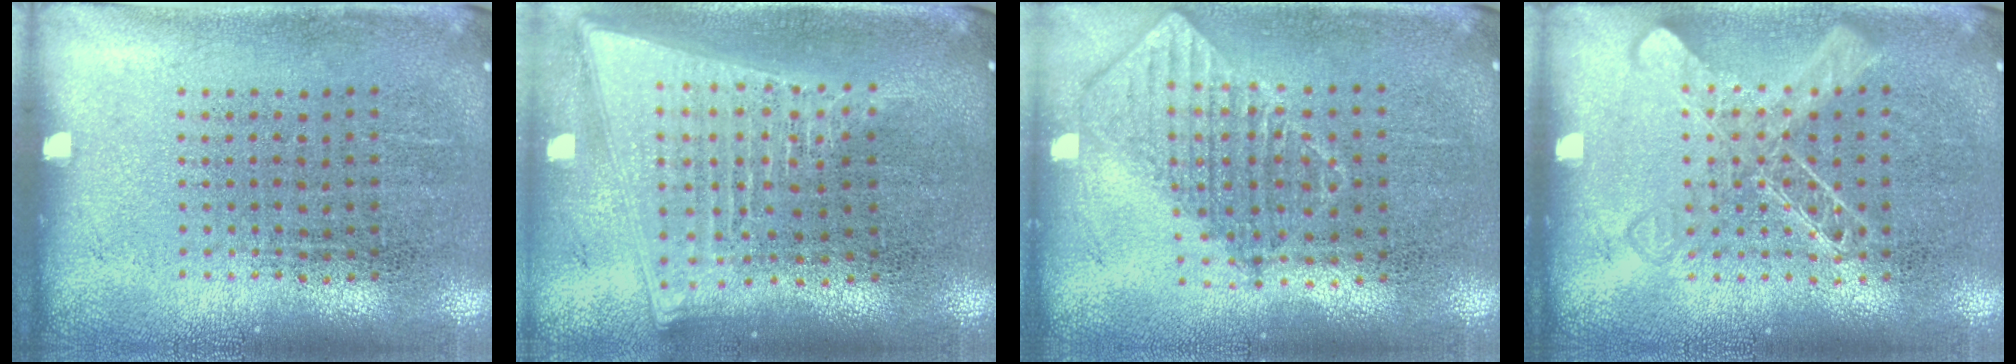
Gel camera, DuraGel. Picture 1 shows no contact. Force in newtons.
{"total": 2.1, "press": 1.8, "slide": 1.1}
{"total": 0.9, "press": 0.9, "slide": 0.1}
{"total": 2.1, "press": 2.1, "slide": 0.5}